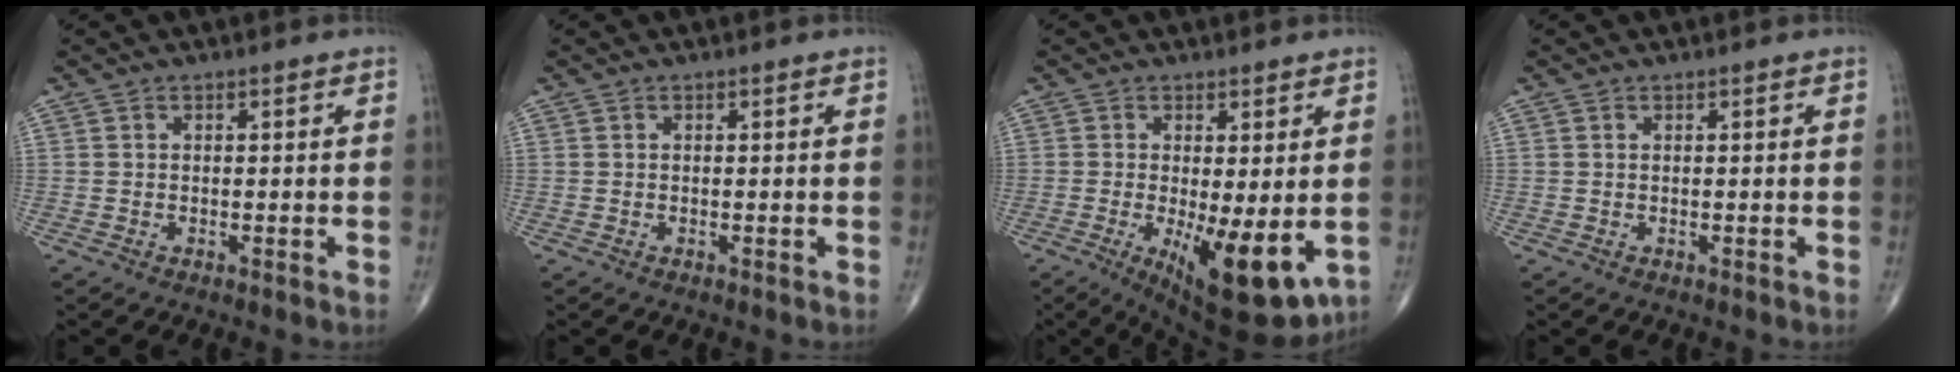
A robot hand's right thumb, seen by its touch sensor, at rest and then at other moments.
{"total": 0.0}
{"total": 12.6, "force": [-2.8, 4.3, 11.5], "torque": [-0.167, -0.027, -0.027]}
{"total": 0.0}